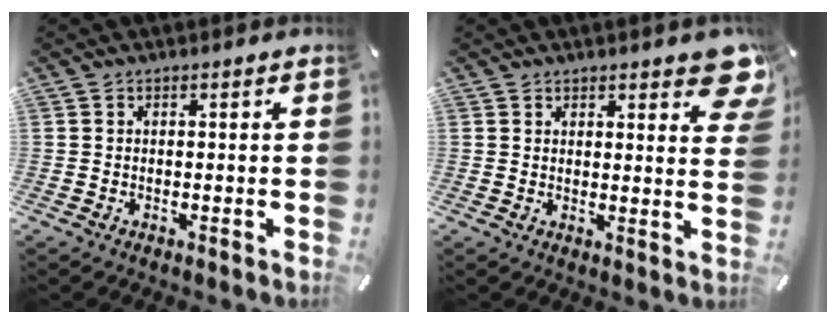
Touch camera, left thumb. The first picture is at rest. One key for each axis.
{"total": 6.0, "fx": 4.5, "fy": 2.4, "fz": 3.2, "tx": -0.026, "ty": -0.028, "tz": 0.074}